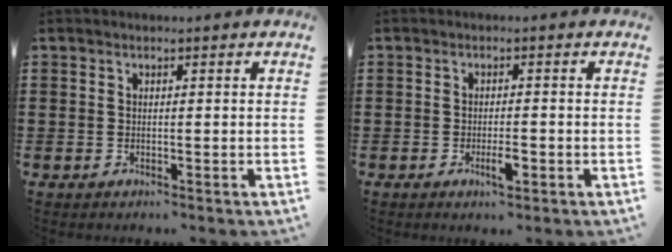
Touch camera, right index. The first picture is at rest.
{"total": 2.9, "force": [-1.3, 0.7, 2.5], "torque": [-0.050, -0.003, -0.024]}